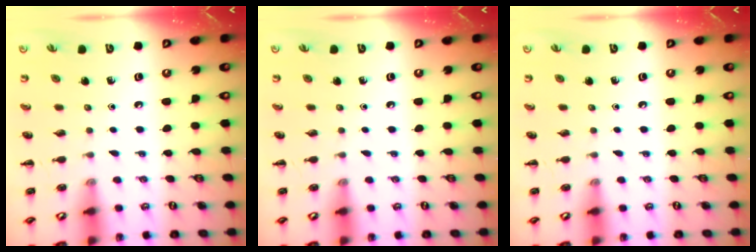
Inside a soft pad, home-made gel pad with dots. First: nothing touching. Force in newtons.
{"total": 0.0}
{"total": 0.0}